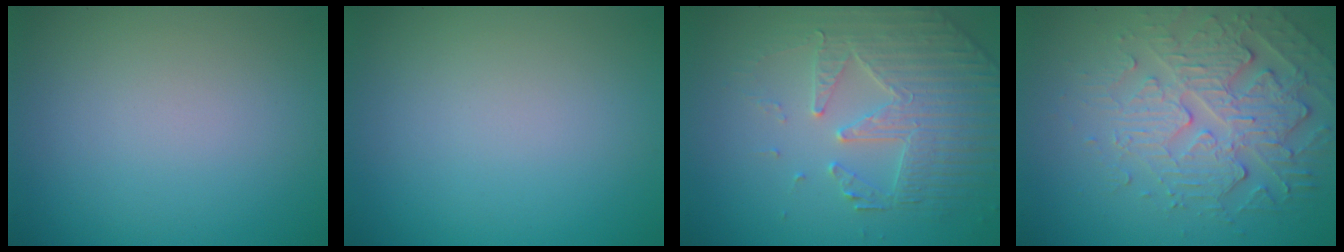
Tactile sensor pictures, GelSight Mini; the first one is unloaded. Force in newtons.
{"total": 0.0}
{"total": 4.4, "press": 4.2, "slide": 1.3}
{"total": 5.1, "press": 4.3, "slide": 2.8}